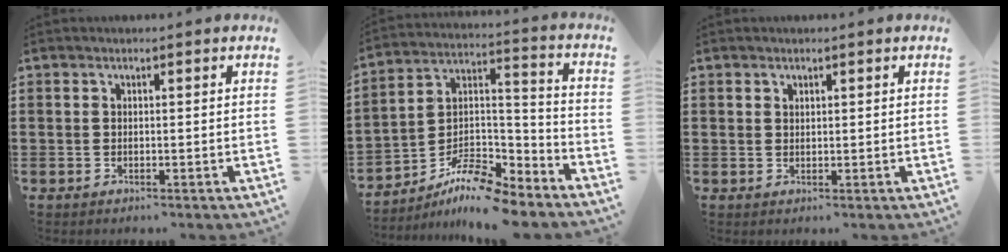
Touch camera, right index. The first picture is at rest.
{"total": 9.5, "force": [-8.2, 2.5, 4.1], "torque": [-0.076, 0.022, -0.161]}
{"total": 0.9, "force": [0.7, 0.5, 0.1], "torque": [-0.004, 0.003, 0.014]}